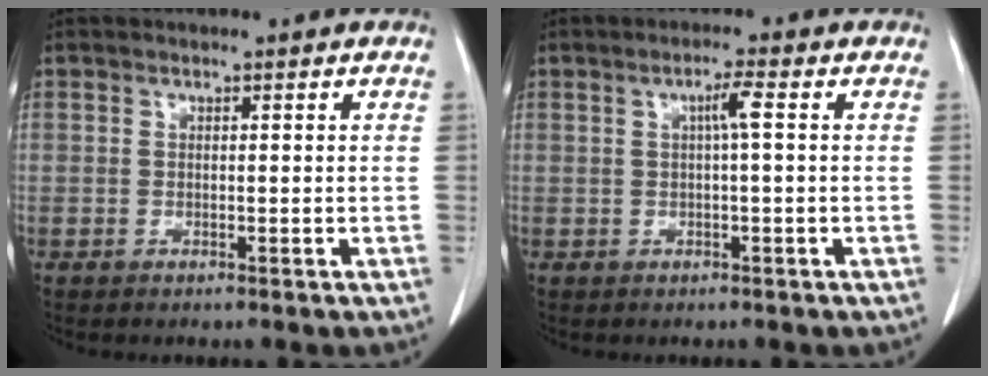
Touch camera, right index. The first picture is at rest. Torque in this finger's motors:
{"motor_torque": [0.32, -0.06, 0.17, 0.06]}